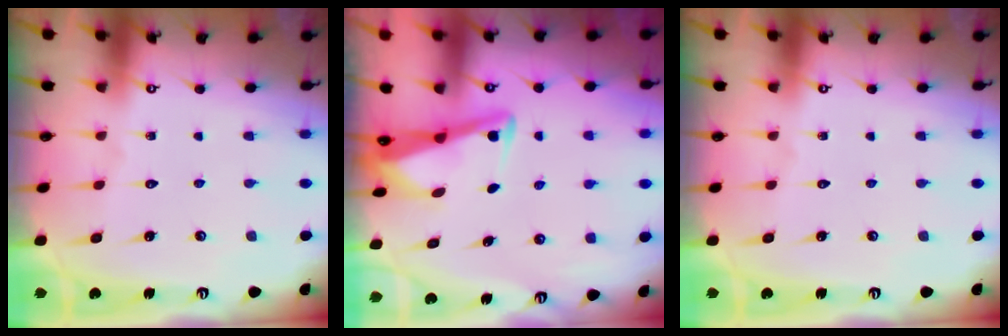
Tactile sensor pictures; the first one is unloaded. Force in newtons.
{"total": 3.4, "press": 3.4, "slide": 0.3}
{"total": 0.0}